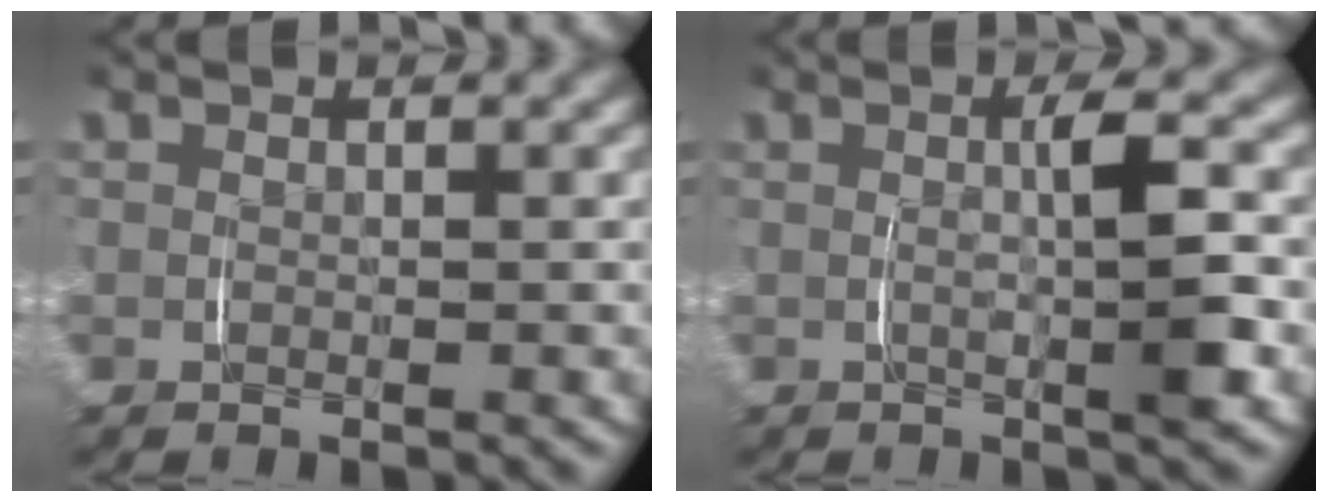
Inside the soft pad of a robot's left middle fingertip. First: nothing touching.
{"total": 3.6, "force": [-0.2, 0.5, 3.6], "torque": [-0.052, 0.006, -0.005]}